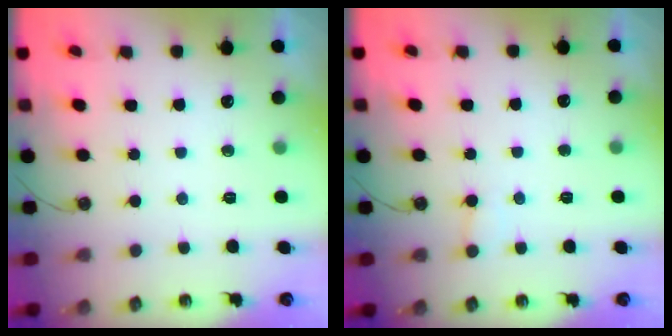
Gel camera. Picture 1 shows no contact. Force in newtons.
{"total": 3.8, "press": 3.8, "slide": 0.3}